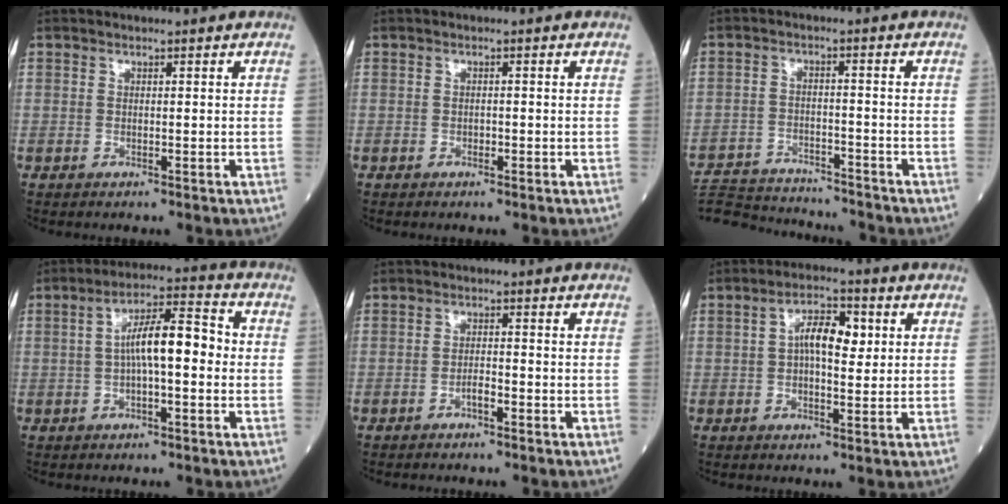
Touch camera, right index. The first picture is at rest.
{"total": 0.7, "force": [-0.4, 0.4, 0.5], "torque": [-0.006, 0.002, -0.007]}
{"total": 15.8, "force": [-15.0, 2.3, 4.3], "torque": [-0.097, 0.001, -0.227]}
{"total": 9.7, "force": [-0.1, 2.5, 9.3], "torque": [-0.159, 0.036, -0.006]}
{"total": 1.8, "force": [-1.2, 0.4, 1.4], "torque": [-0.021, 0.003, -0.021]}
{"total": 6.7, "force": [1.2, 2.6, 6.0], "torque": [-0.106, 0.017, 0.018]}